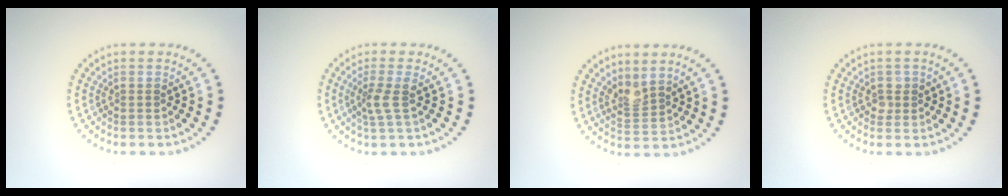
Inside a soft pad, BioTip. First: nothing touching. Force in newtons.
{"total": 2.0, "press": 1.4, "slide": 1.4}
{"total": 2.1, "press": 1.5, "slide": 1.4}
{"total": 1.1, "press": 1.0, "slide": 0.4}